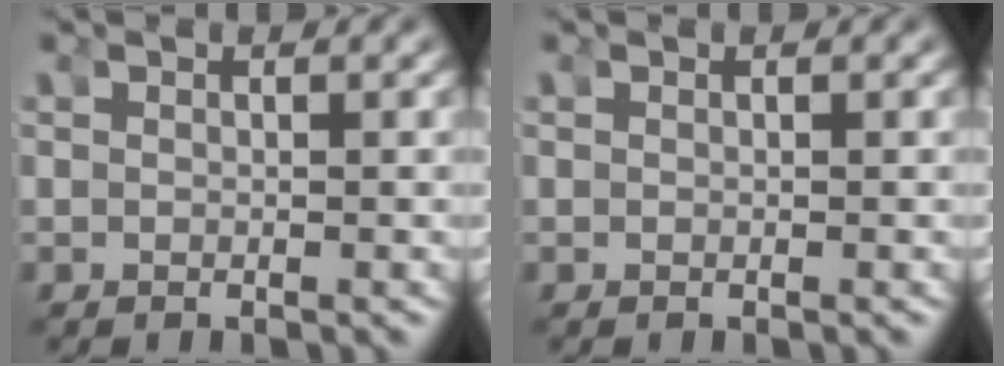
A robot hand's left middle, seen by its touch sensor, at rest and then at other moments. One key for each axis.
{"total": 0.0}